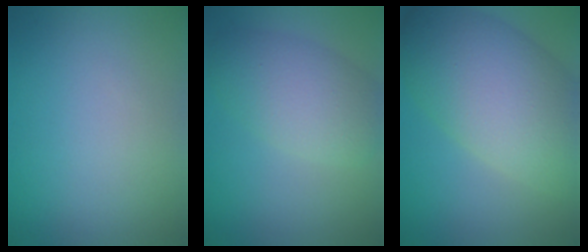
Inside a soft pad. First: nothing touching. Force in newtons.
{"total": 5.3, "press": 5.3, "slide": 0.1}
{"total": 11.1, "press": 11.1, "slide": 0.7}